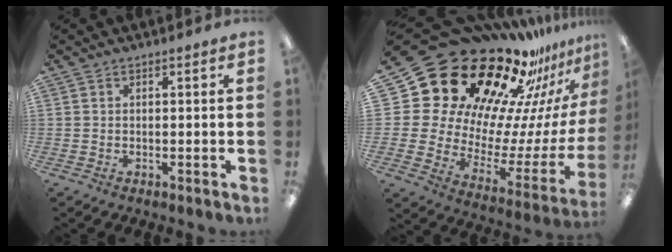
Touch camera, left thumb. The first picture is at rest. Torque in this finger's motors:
{"motor_torque": [1.62, 1.77, 1.50, -1.27, 0.11]}